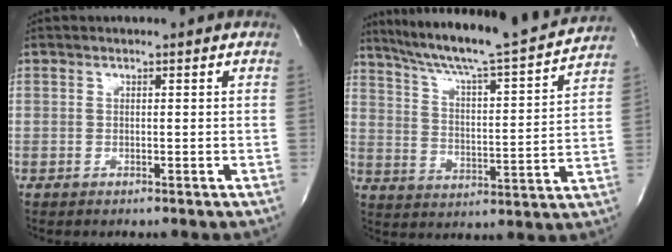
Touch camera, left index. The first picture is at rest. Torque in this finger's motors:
{"motor_torque": [-0.01, -0.21, 0.17, 0.12]}